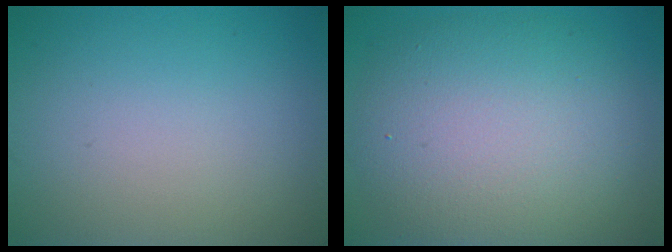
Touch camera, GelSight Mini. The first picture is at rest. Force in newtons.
{"total": 9.7, "press": 9.7, "slide": 0.4}